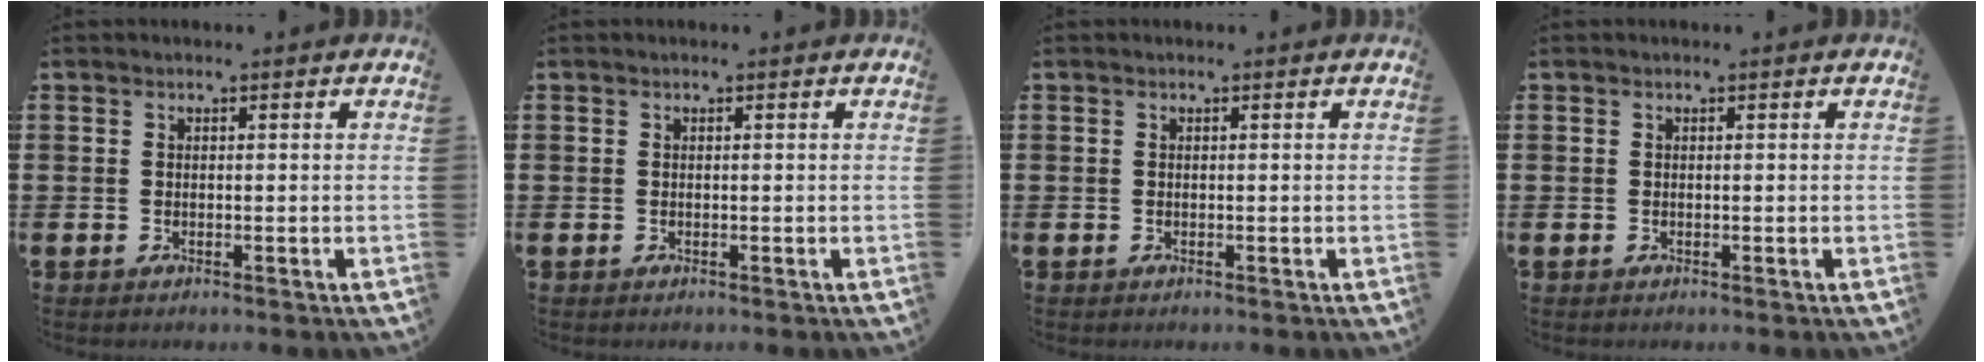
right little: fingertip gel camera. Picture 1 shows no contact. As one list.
[{"total": 0.0}, {"total": 0.0}, {"total": 0.0}]